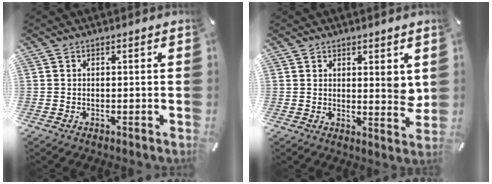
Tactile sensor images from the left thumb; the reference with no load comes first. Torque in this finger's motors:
{"motor_torque": [1.23, 0.30, 0.23, 0.01, 0.08]}